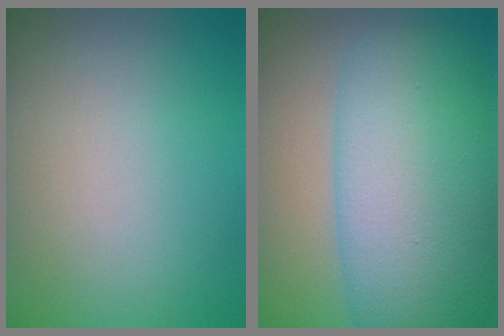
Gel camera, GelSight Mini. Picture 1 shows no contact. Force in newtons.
{"total": 11.7, "press": 11.7, "slide": 0.2}